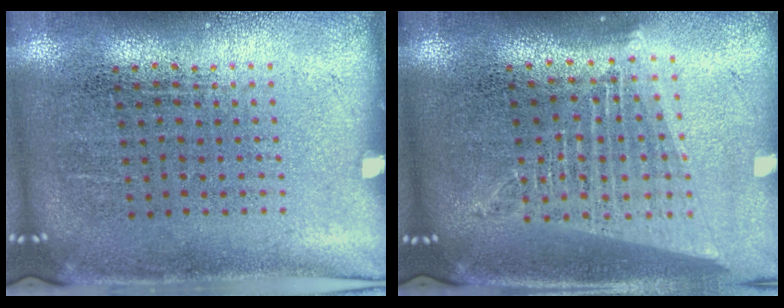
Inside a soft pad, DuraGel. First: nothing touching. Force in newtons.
{"total": 1.8, "press": 1.5, "slide": 0.9}